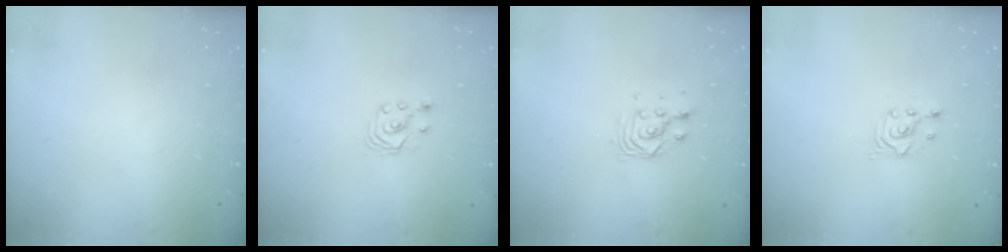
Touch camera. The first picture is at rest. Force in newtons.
{"total": 2.5, "press": 2.5, "slide": 0.3}
{"total": 3.5, "press": 3.4, "slide": 0.8}
{"total": 2.4, "press": 2.3, "slide": 0.2}